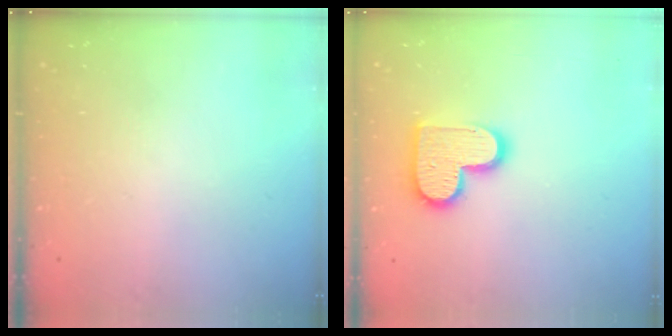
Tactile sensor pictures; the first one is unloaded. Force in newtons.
{"total": 14.2, "press": 14.2, "slide": 1.1}